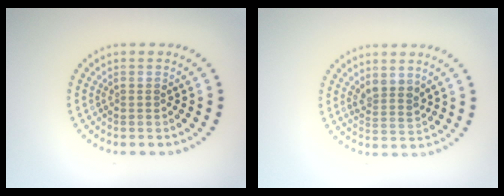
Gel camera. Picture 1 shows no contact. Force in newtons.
{"total": 2.1, "press": 1.7, "slide": 1.3}